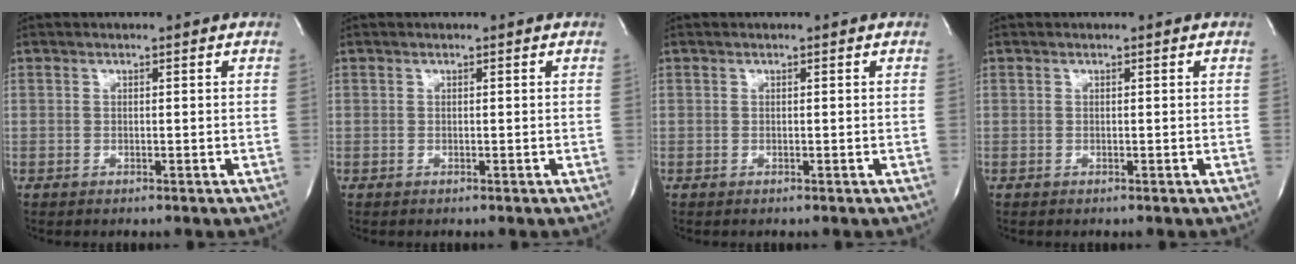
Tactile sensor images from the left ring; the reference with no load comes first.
{"total": 0.0}
{"total": 0.0}
{"total": 0.0}